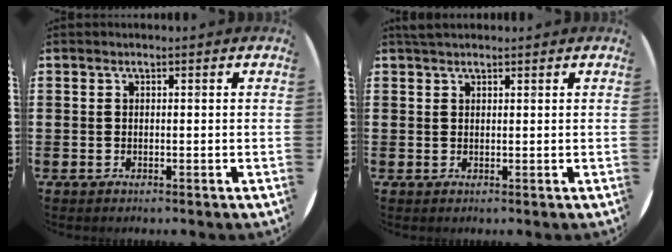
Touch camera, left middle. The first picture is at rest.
{"total": 1.4, "force": [1.3, 0.4, 0.3], "torque": [-0.007, 0.005, 0.024]}